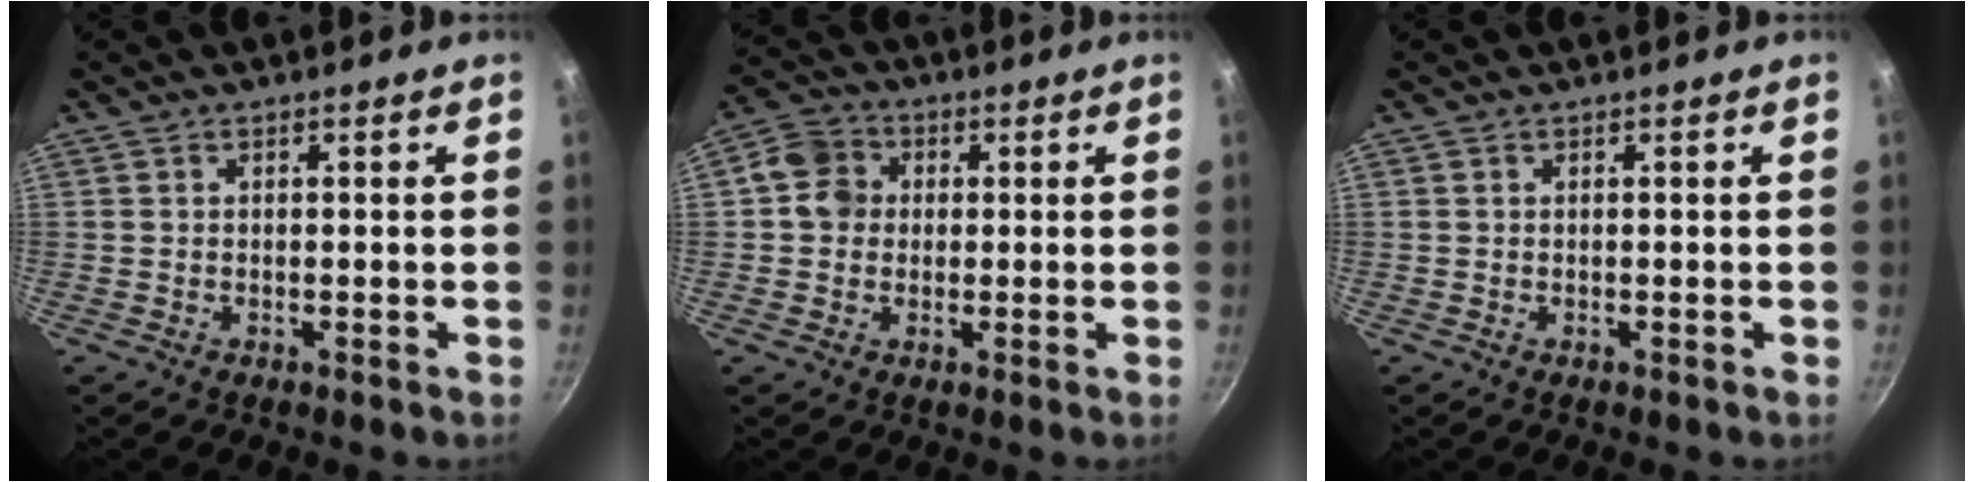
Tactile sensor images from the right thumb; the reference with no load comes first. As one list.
[{"total": 6.5, "force": [0.7, 5.9, 2.7], "torque": [-0.018, 0.011, -0.006]}, {"total": 0.0}]